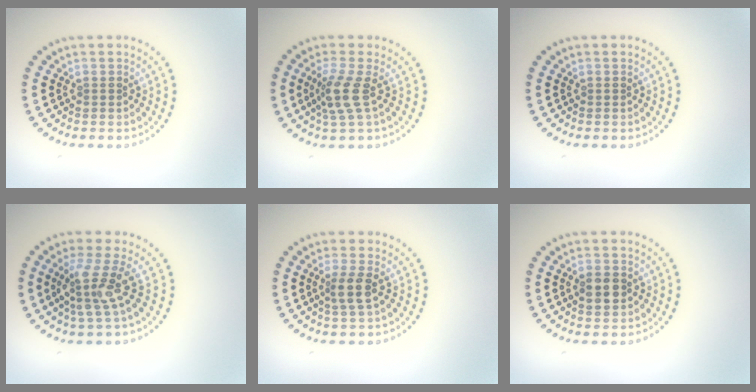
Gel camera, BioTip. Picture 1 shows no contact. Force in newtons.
{"total": 2.8, "press": 2.2, "slide": 1.8}
{"total": 0.0}
{"total": 3.4, "press": 2.5, "slide": 2.3}
{"total": 2.2, "press": 1.8, "slide": 1.3}
{"total": 2.8, "press": 2.8, "slide": 0.1}